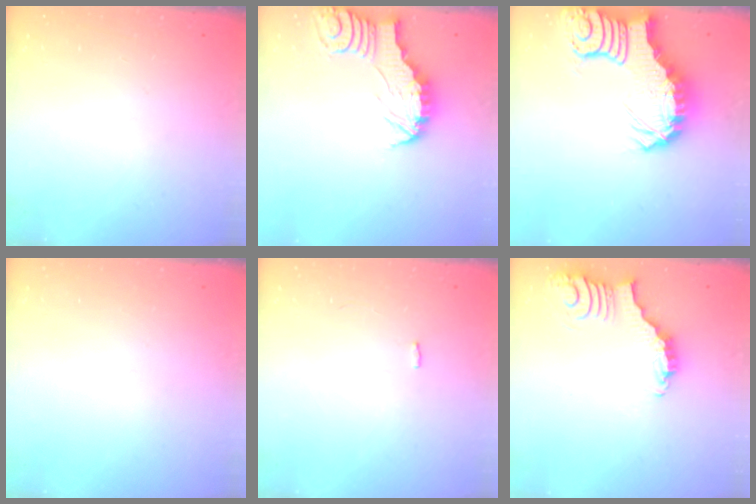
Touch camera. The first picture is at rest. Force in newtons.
{"total": 2.9, "press": 2.9, "slide": 0.3}
{"total": 7.1, "press": 7.1, "slide": 1.0}
{"total": 0.0}
{"total": 2.0, "press": 2.0, "slide": 0.3}
{"total": 3.9, "press": 3.9, "slide": 0.7}